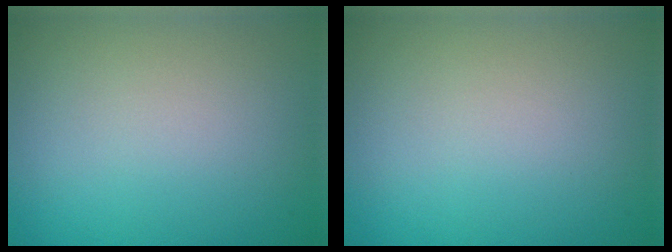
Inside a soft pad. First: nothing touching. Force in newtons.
{"total": 0.0}